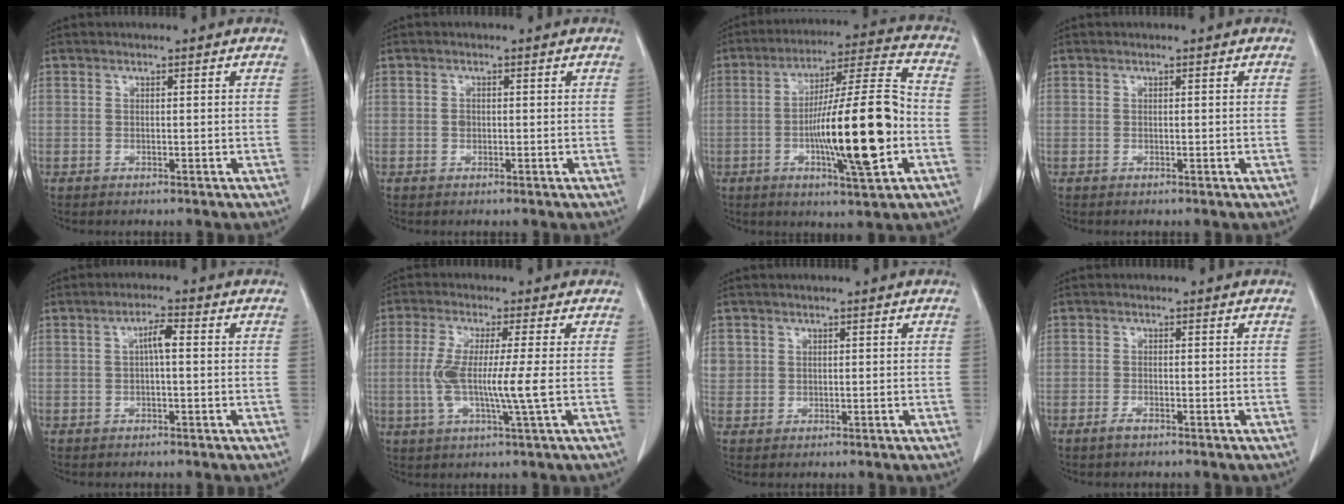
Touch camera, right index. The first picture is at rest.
{"total": 0.7, "force": [0.1, 0.6, 0.4], "torque": [-0.004, 0.004, 0.001]}
{"total": 17.2, "force": [-3.6, 1.4, 16.8], "torque": [-0.275, 0.005, -0.055]}
{"total": 0.0}
{"total": 2.9, "force": [0.2, 0.5, 2.8], "torque": [-0.051, 0.005, 0.003]}
{"total": 7.8, "force": [-0.5, -0.3, 7.7], "torque": [-0.158, -0.009, -0.013]}
{"total": 2.7, "force": [1.0, 2.5, 0.5], "torque": [0.000, 0.009, 0.024]}
{"total": 1.4, "force": [-1.0, 0.3, 0.9], "torque": [-0.021, -0.001, -0.017]}